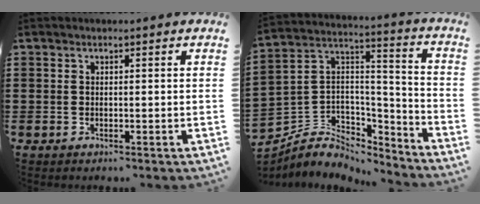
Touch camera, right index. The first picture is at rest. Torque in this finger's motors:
{"motor_torque": [0.00, 2.14, 0.03, 0.00]}